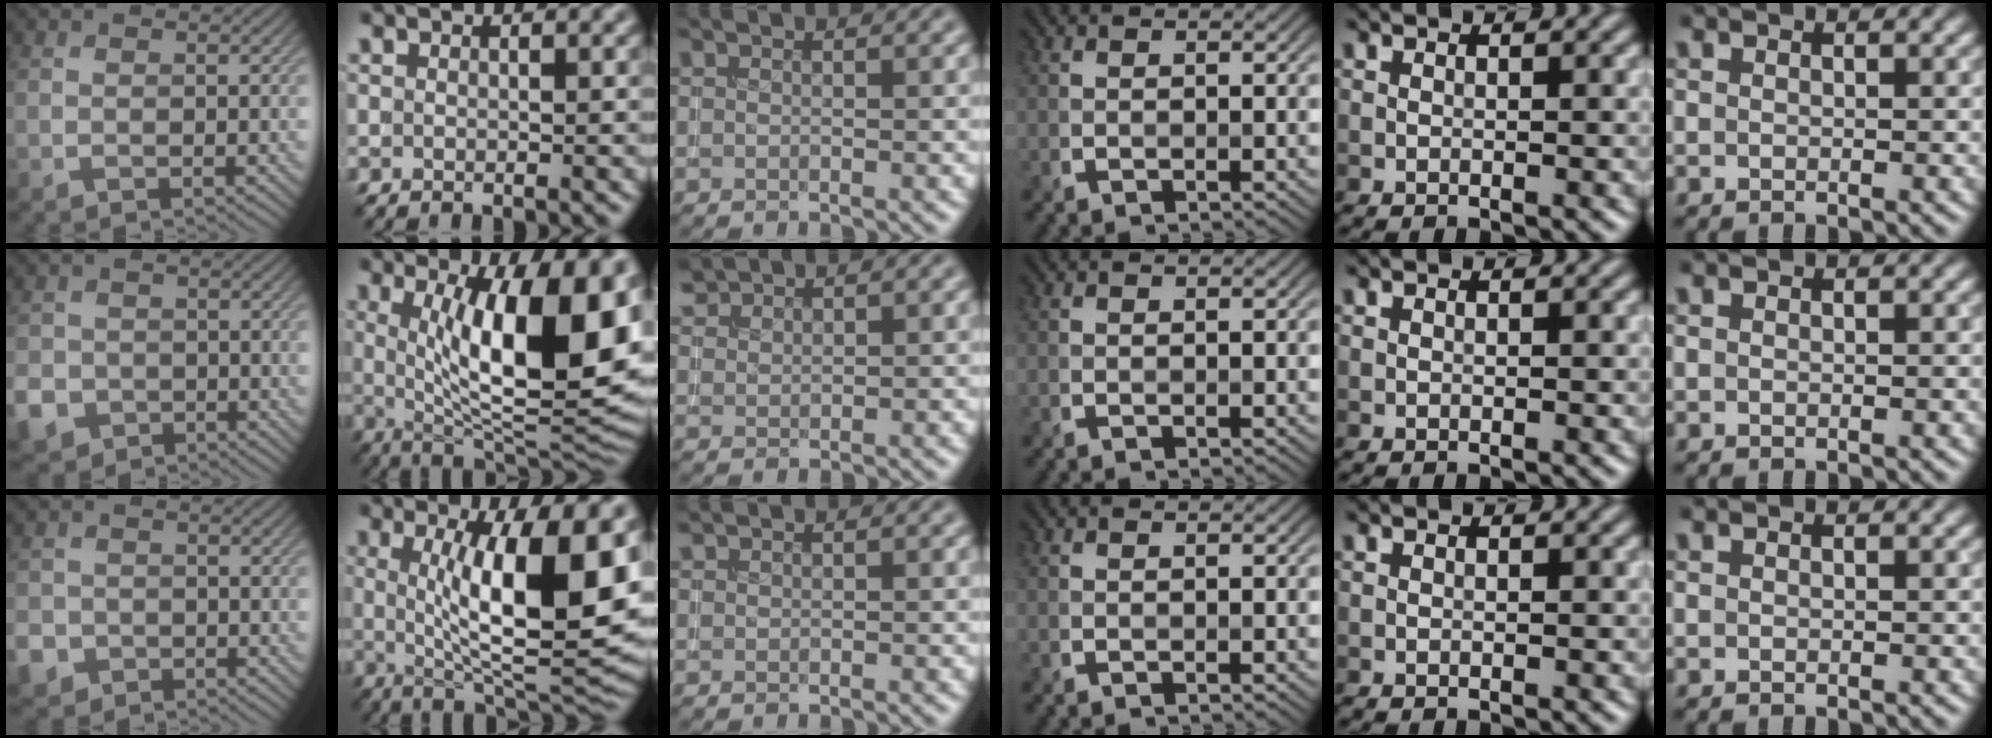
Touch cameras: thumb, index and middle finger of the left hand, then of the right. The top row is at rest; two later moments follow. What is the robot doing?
{"motion": "insert", "object": "coin"}